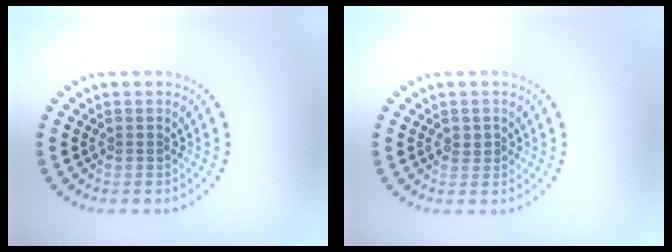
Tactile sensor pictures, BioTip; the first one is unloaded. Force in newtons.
{"total": 1.1, "press": 1.0, "slide": 0.4}